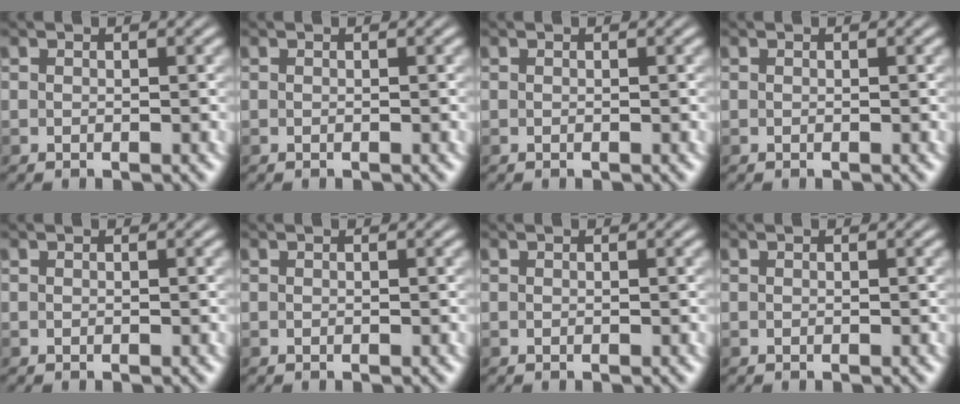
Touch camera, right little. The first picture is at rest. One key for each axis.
{"total": 0.0}
{"total": 0.0}
{"total": 0.0}
{"total": 0.0}
{"total": 0.0}
{"total": 0.0}
{"total": 0.0}